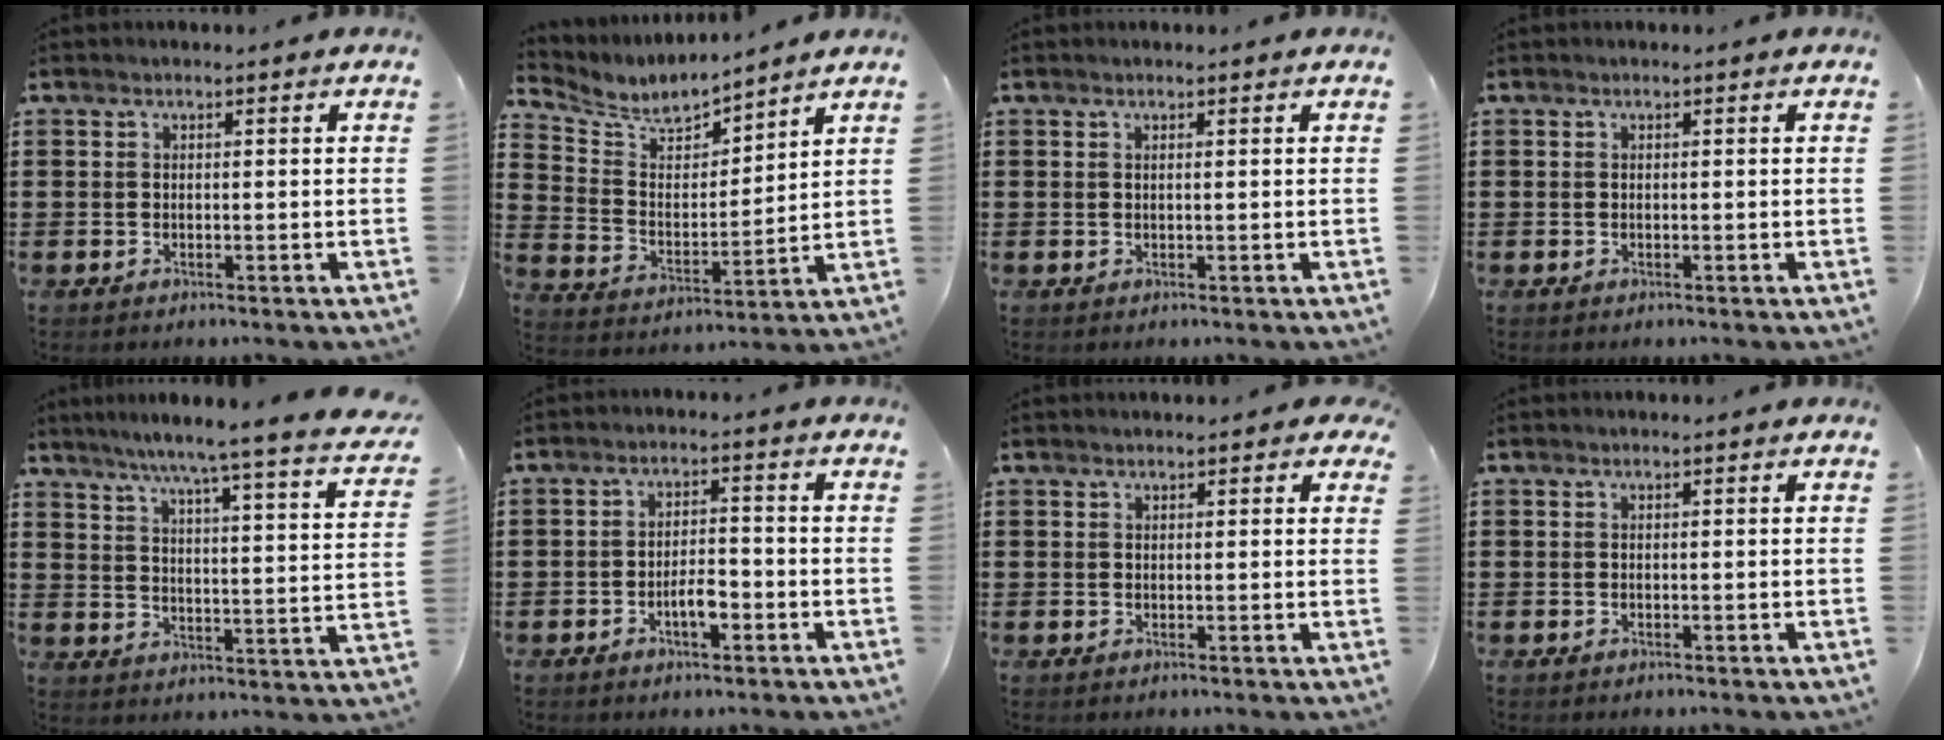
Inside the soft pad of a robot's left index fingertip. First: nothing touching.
{"total": 6.6, "force": [6.1, 1.8, 1.7], "torque": [-0.070, -0.040, 0.105]}
{"total": 0.5, "force": [0.3, -0.1, 0.4], "torque": [-0.007, -0.002, 0.006]}
{"total": 0.0}
{"total": 6.0, "force": [4.9, -1.2, 3.2], "torque": [-0.084, -0.047, 0.072]}
{"total": 4.1, "force": [-1.6, 1.5, 3.5], "torque": [-0.060, 0.008, -0.030]}
{"total": 1.5, "force": [1.2, 0.8, 0.2], "torque": [-0.001, 0.002, 0.021]}
{"total": 0.0}